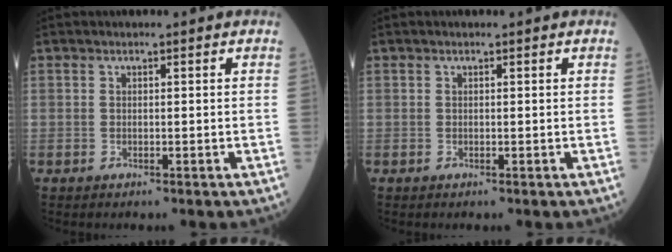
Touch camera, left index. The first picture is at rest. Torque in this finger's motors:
{"motor_torque": [-0.07, 0.08, 0.00, 0.00]}